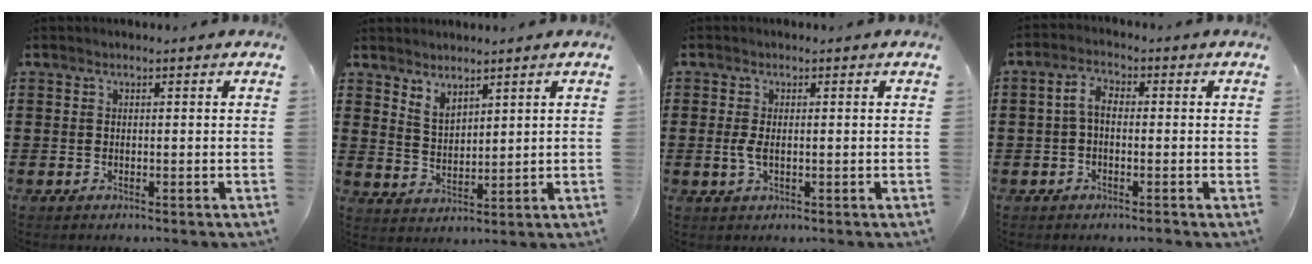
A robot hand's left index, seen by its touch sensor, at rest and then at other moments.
{"total": 3.3, "force": [3.0, 1.0, 0.7], "torque": [-0.022, -0.004, 0.057]}
{"total": 2.1, "force": [-0.2, 0.8, 1.9], "torque": [-0.052, -0.005, -0.009]}
{"total": 4.0, "force": [-0.6, 1.9, 3.4], "torque": [-0.071, 0.010, -0.016]}